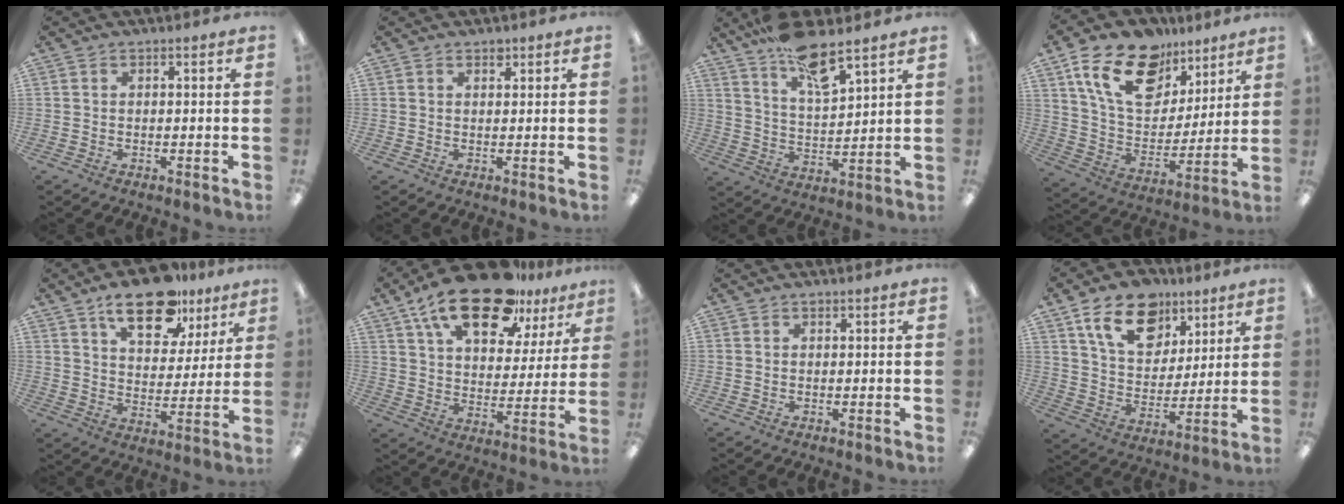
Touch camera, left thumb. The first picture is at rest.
{"total": 1.5, "force": [1.1, 0.9, 0.5], "torque": [-0.003, -0.002, 0.019]}
{"total": 12.4, "force": [9.5, 3.5, 7.2], "torque": [-0.122, -0.055, 0.167]}
{"total": 19.3, "force": [11.5, 11.7, 10.2], "torque": [-0.190, -0.041, 0.208]}
{"total": 16.9, "force": [11.6, 8.1, 9.2], "torque": [-0.134, -0.056, 0.198]}
{"total": 21.2, "force": [14.8, 8.6, 12.4], "torque": [-0.216, -0.078, 0.257]}
{"total": 0.6, "force": [0.4, 0.4, 0.3], "torque": [-0.006, 0.003, 0.006]}
{"total": 15.9, "force": [9.1, 10.5, 7.6], "torque": [-0.127, -0.032, 0.169]}